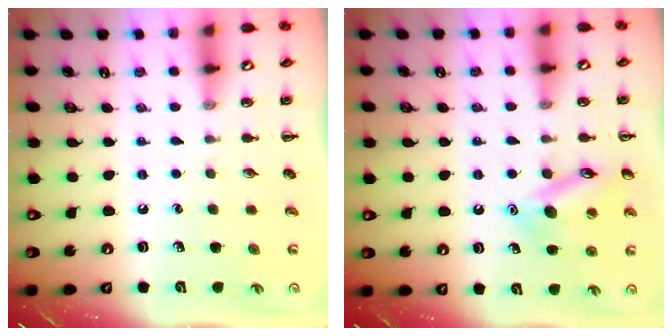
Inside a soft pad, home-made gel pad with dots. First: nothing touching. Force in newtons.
{"total": 13.4, "press": 13.3, "slide": 1.4}